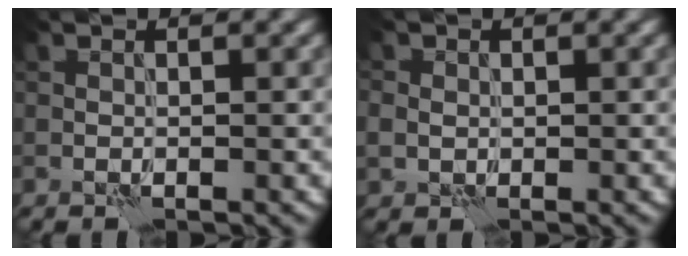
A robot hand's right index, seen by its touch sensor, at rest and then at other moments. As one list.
[{"total": 1.8, "force": [0.4, 1.7, 0.5], "torque": [-0.008, 0.002, 0.005]}]